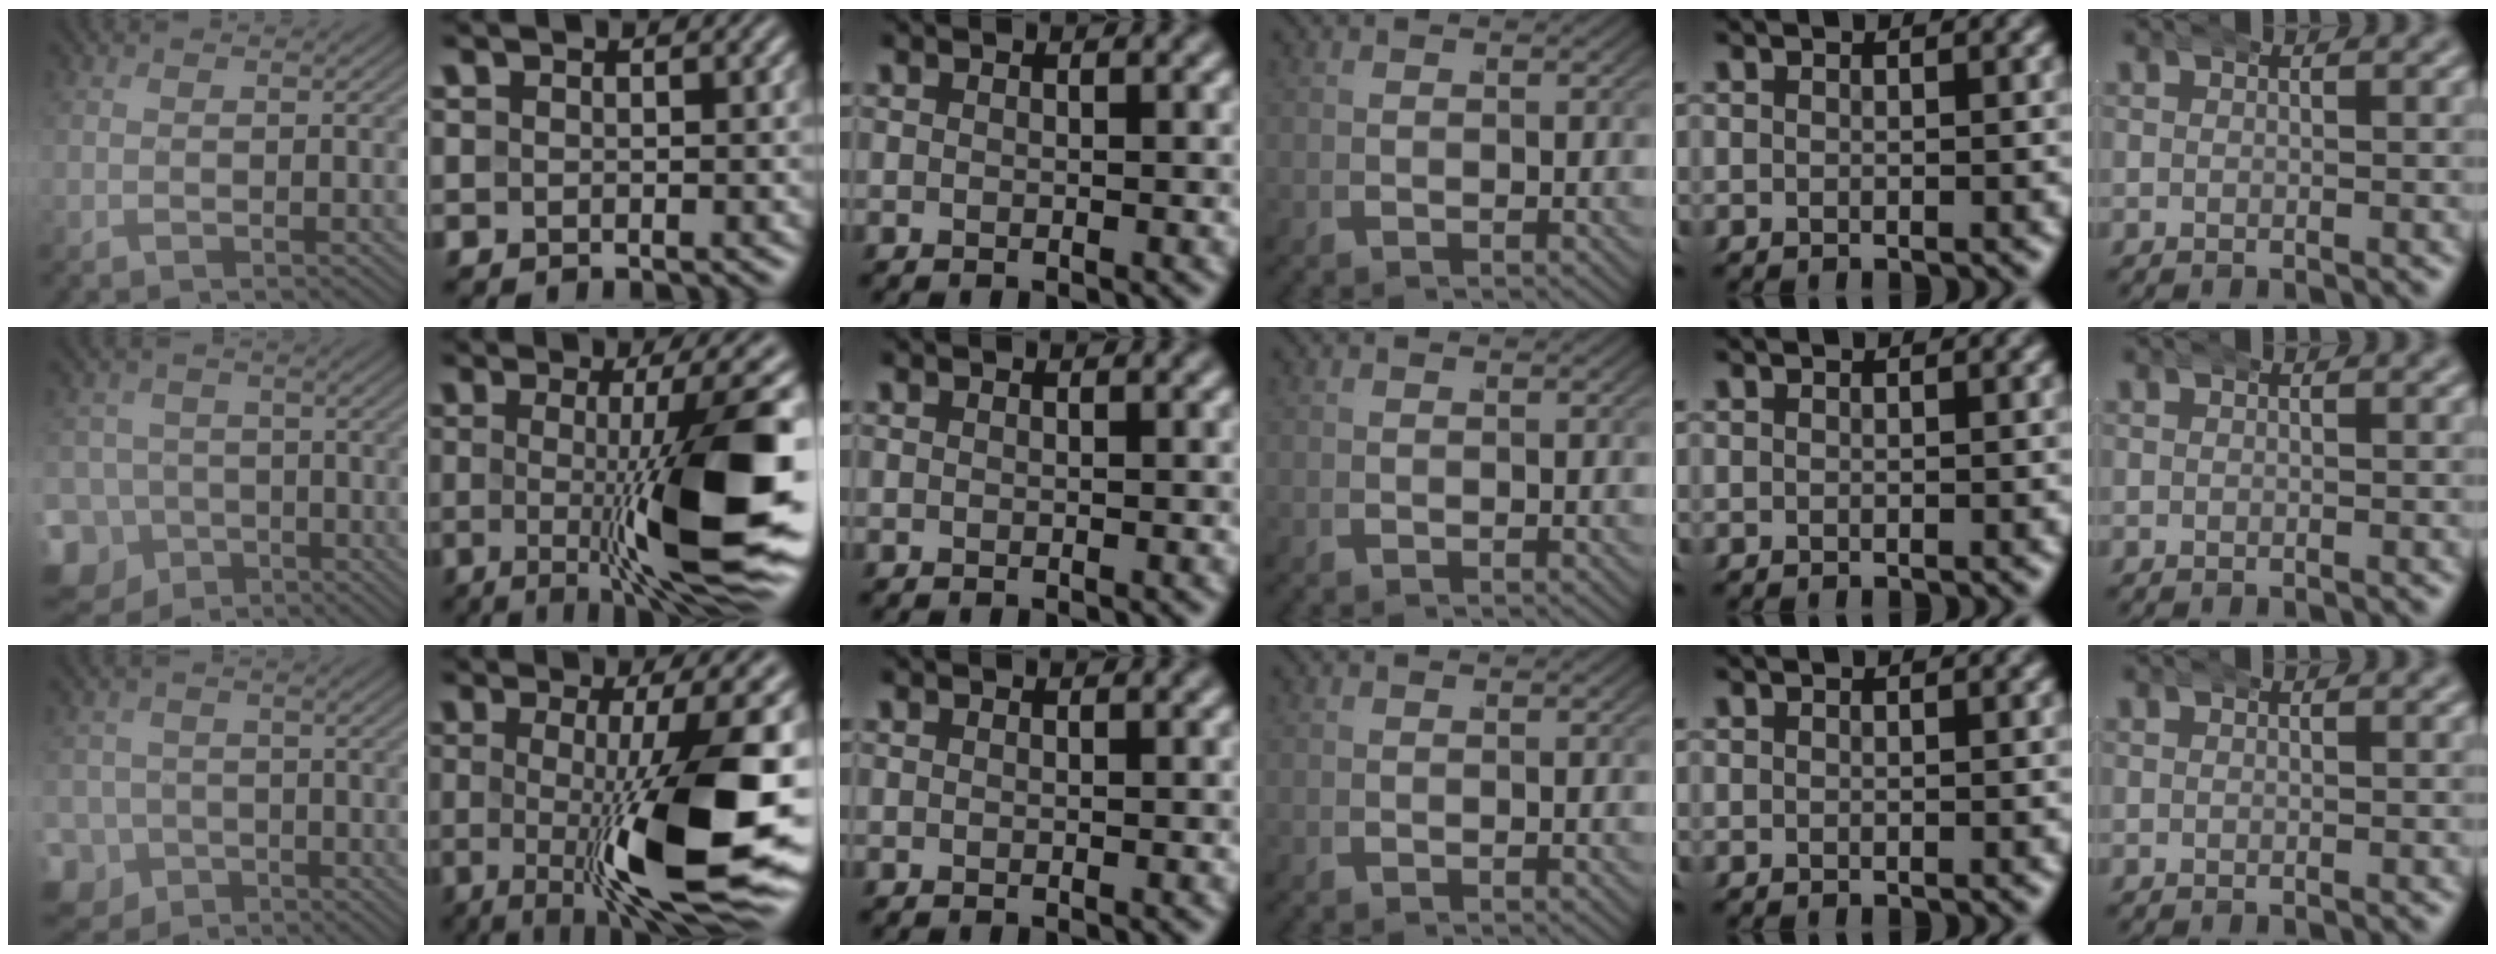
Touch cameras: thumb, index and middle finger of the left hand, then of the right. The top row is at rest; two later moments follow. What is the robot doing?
{"motion": "wrap", "object": "bandana"}